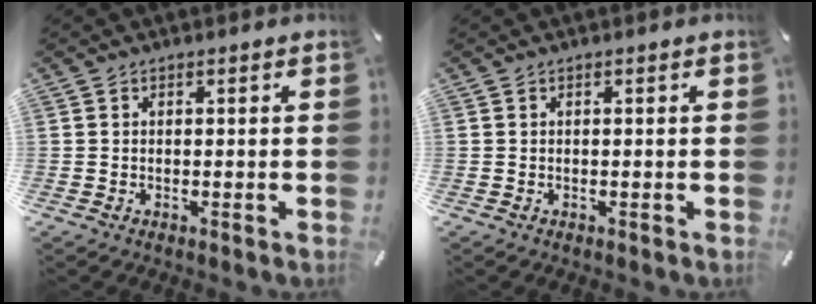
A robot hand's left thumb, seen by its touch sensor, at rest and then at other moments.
{"total": 0.0}